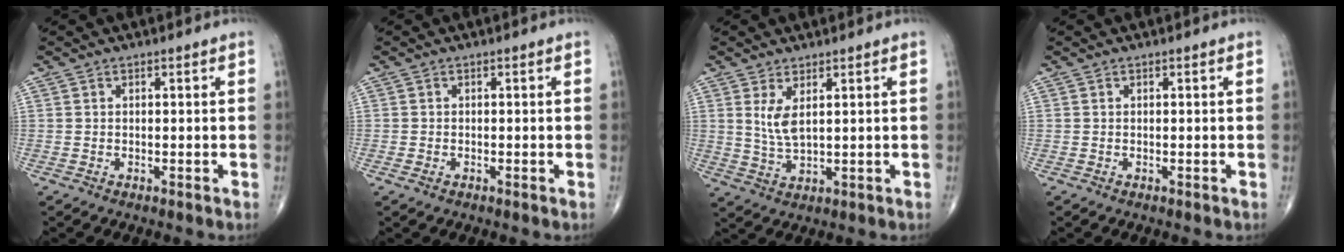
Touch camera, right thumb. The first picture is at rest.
{"total": 0.8, "force": [-0.4, 0.5, 0.5], "torque": [-0.014, 0.000, -0.007]}
{"total": 4.7, "force": [1.8, 1.7, 4.0], "torque": [-0.082, -0.017, 0.046]}
{"total": 0.0}